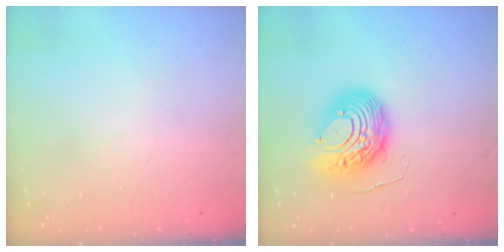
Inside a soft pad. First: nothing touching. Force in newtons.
{"total": 11.8, "press": 11.8, "slide": 1.3}